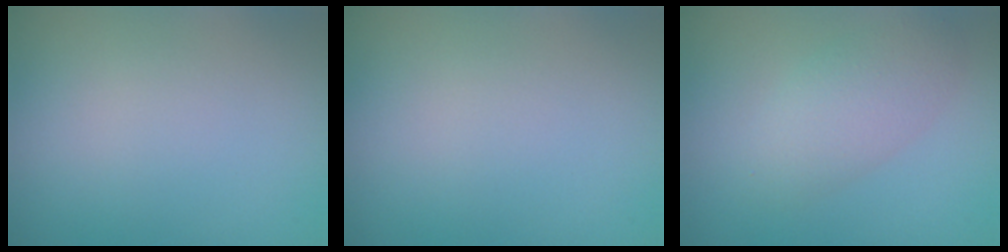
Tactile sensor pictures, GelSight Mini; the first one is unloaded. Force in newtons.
{"total": 0.0}
{"total": 3.3, "press": 3.3, "slide": 0.2}